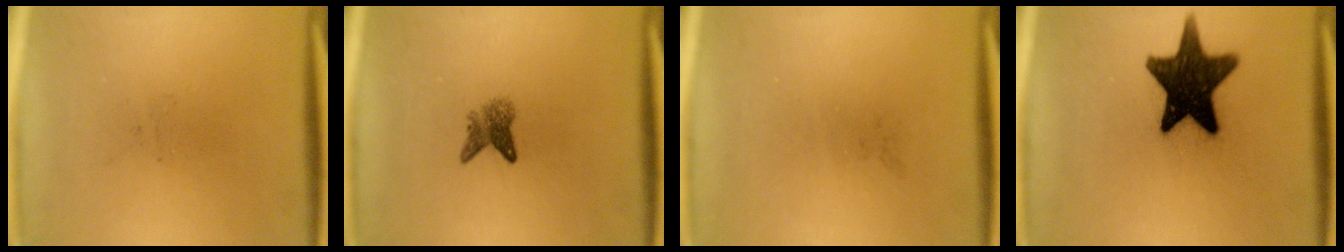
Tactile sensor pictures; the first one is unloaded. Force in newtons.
{"total": 2.6}
{"total": 0.0}
{"total": 15.5}